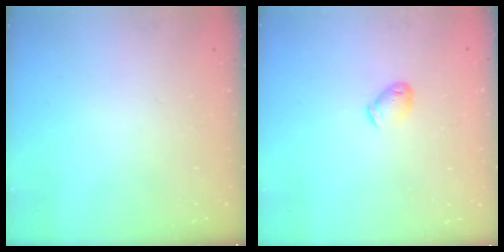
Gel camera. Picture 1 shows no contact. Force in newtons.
{"total": 4.8, "press": 4.7, "slide": 0.7}